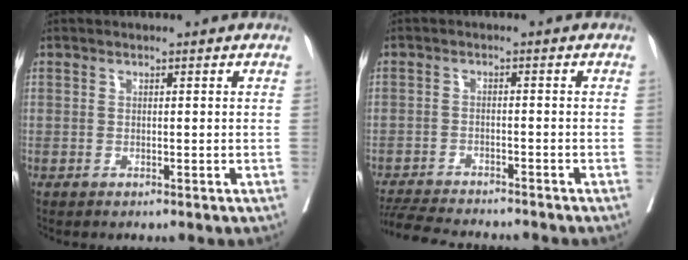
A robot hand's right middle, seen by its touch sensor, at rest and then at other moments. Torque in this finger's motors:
{"motor_torque": [0.13, -0.17, 0.05, 0.02]}